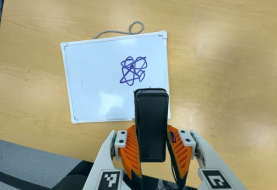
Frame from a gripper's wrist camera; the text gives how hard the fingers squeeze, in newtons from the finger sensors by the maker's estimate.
{"total": 6.8, "left": 4.9, "right": 8.6}